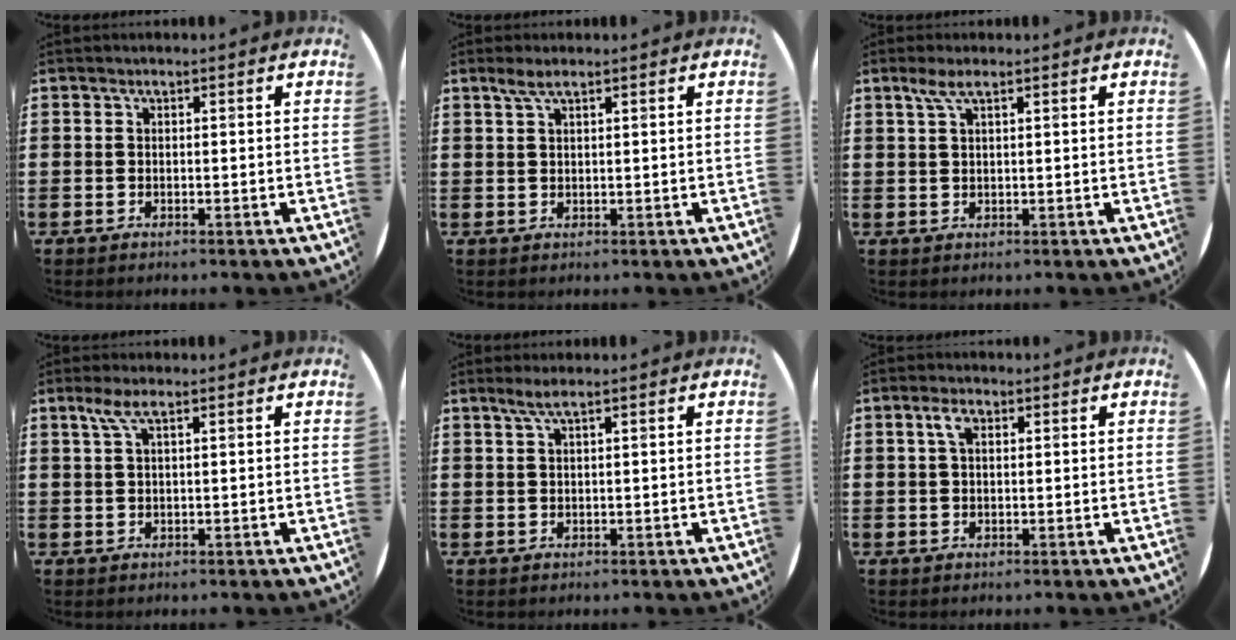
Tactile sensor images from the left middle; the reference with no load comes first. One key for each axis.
{"total": 2.0, "fx": 1.4, "fy": 0.3, "fz": 1.4, "tx": -0.030, "ty": 0.003, "tz": 0.024}
{"total": 2.4, "fx": 1.4, "fy": 0.4, "fz": 1.9, "tx": -0.041, "ty": 0.004, "tz": 0.024}
{"total": 2.7, "fx": 1.4, "fy": 0.5, "fz": 2.3, "tx": -0.048, "ty": 0.005, "tz": 0.024}
{"total": 1.9, "fx": 1.2, "fy": 0.0, "fz": 1.5, "tx": -0.032, "ty": 0.001, "tz": 0.020}
{"total": 2.6, "fx": 1.2, "fy": 1.3, "fz": 1.9, "tx": -0.035, "ty": 0.005, "tz": 0.019}